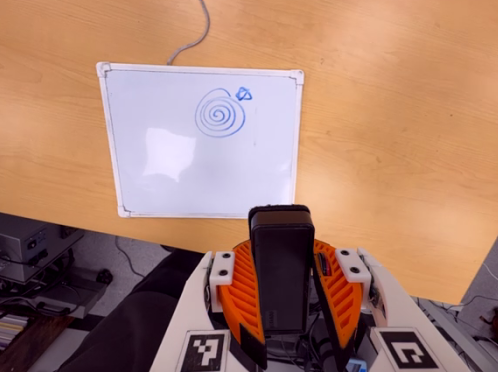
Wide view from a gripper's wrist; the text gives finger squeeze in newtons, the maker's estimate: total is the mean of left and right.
{"total": 11.5, "left": 9.4, "right": 13.6}